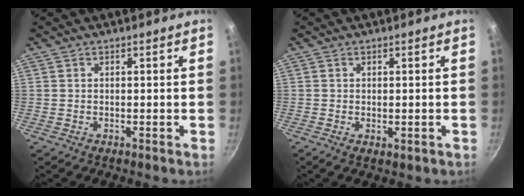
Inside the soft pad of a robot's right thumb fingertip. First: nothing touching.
{"total": 7.3, "force": [-3.2, 4.3, 4.8], "torque": [-0.049, 0.012, -0.029]}